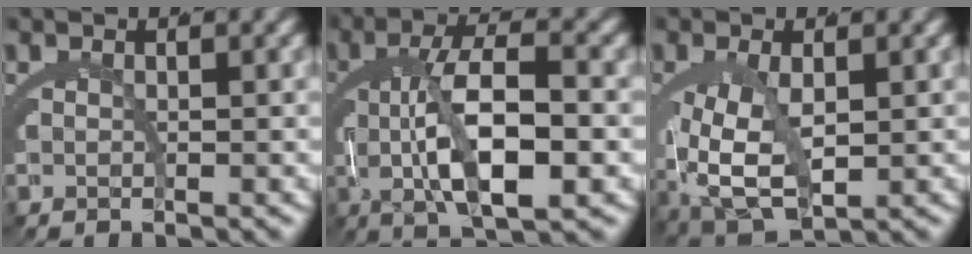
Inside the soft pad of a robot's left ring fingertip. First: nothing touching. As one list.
[{"total": 7.9, "force": [-0.5, 2.3, 7.5], "torque": [-0.120, 0.002, -0.003]}, {"total": 7.7, "force": [-1.9, 4.7, 5.9], "torque": [-0.133, -0.043, -0.005]}]